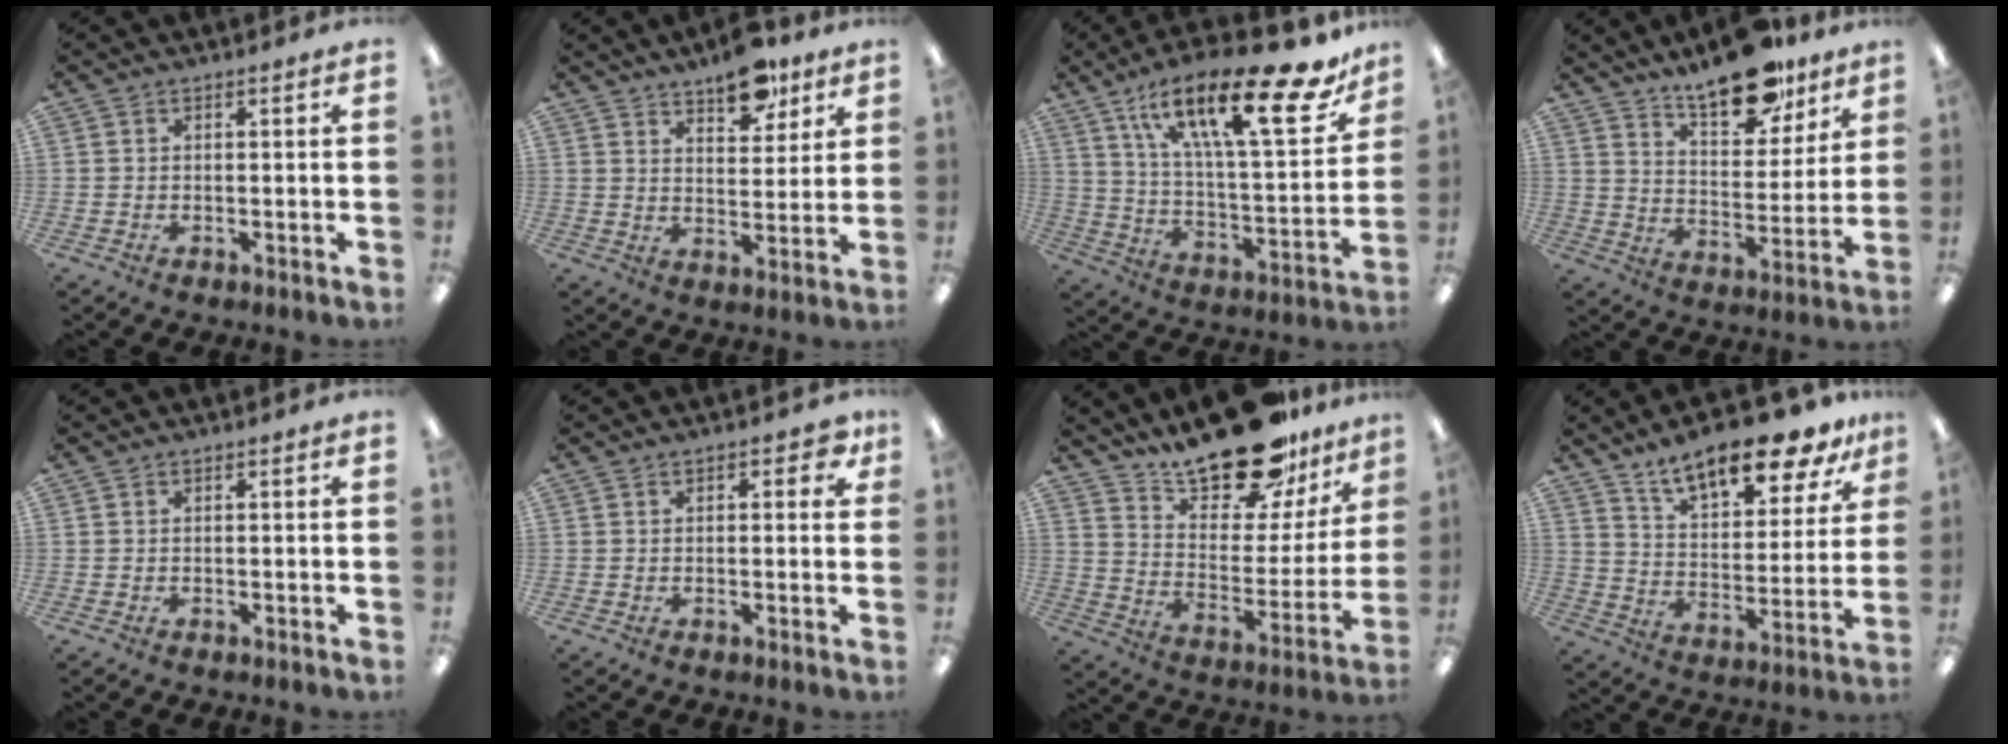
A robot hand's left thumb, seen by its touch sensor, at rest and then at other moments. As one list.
[{"total": 9.9, "force": [7.6, 4.5, 4.6], "torque": [-0.046, -0.043, 0.129]}, {"total": 27.4, "force": [16.2, 8.7, 20.4], "torque": [-0.321, -0.080, 0.263]}, {"total": 16.5, "force": [13.1, 6.5, 7.7], "torque": [-0.104, -0.084, 0.225]}, {"total": 0.0}, {"total": 3.8, "force": [1.4, 2.1, 2.9], "torque": [-0.034, 0.000, 0.019]}, {"total": 23.7, "force": [19.0, 8.6, 11.4], "torque": [-0.173, -0.122, 0.323]}, {"total": 16.2, "force": [13.1, 4.9, 8.2], "torque": [-0.135, -0.082, 0.225]}]